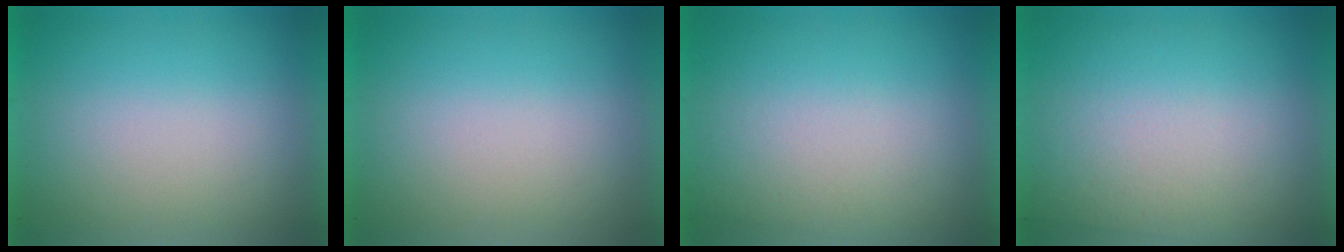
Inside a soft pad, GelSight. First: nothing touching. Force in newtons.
{"total": 0.0}
{"total": 2.3}
{"total": 2.8}